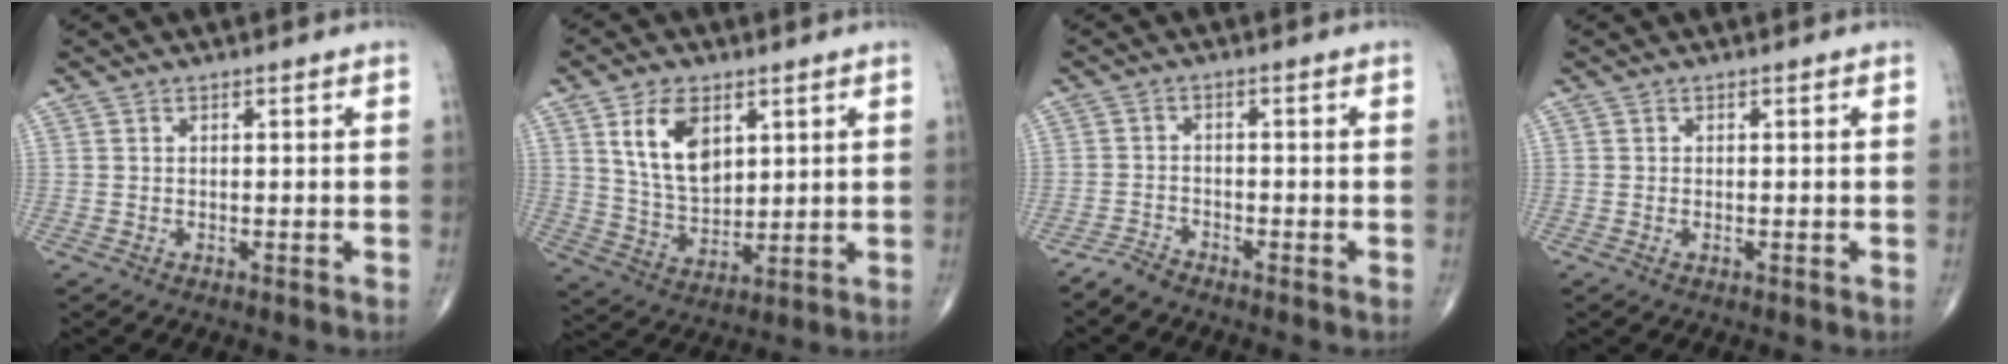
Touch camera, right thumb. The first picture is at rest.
{"total": 11.3, "force": [4.5, 6.8, 7.8], "torque": [-0.121, -0.023, 0.094]}
{"total": 2.4, "force": [-2.3, 0.3, 0.4], "torque": [-0.007, -0.004, -0.053]}
{"total": 0.0}